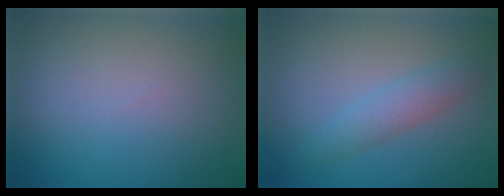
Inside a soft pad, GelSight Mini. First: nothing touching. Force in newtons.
{"total": 2.7, "press": 2.7, "slide": 0.1}